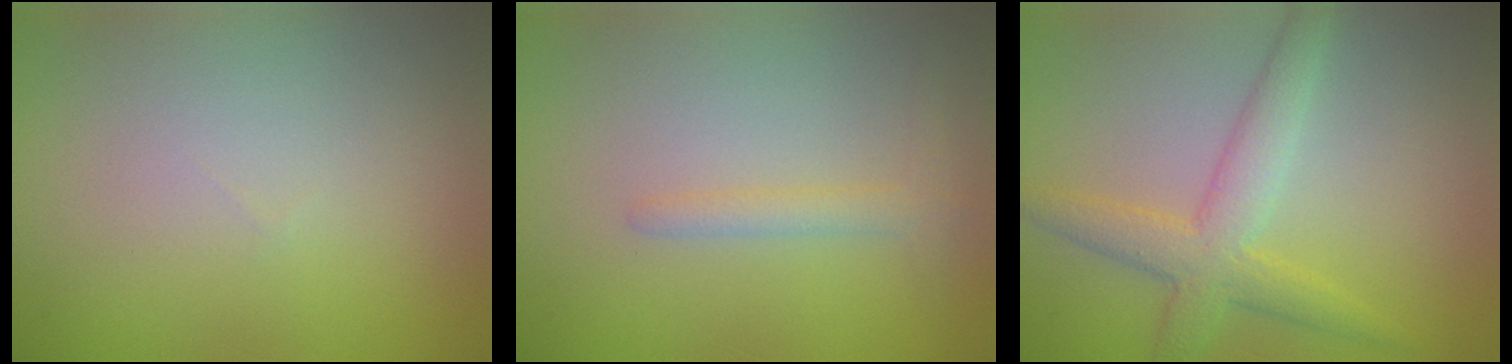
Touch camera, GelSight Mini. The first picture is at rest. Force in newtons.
{"total": 1.6, "press": 1.6, "slide": 0.1}
{"total": 4.1, "press": 4.1, "slide": 0.2}